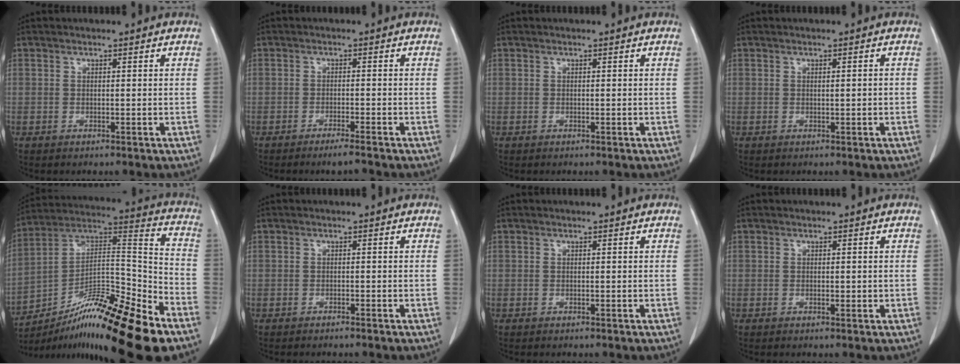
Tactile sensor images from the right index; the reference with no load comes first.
{"total": 2.7, "force": [-2.2, -0.4, 1.5], "torque": [-0.025, -0.003, -0.037]}
{"total": 0.0}
{"total": 0.9, "force": [-0.1, 0.1, 0.9], "torque": [-0.013, 0.000, 0.001]}
{"total": 21.9, "force": [-14.4, 1.5, 16.4], "torque": [-0.245, 0.007, -0.240]}
{"total": 0.7, "force": [-0.6, -0.1, 0.3], "torque": [-0.008, 0.000, -0.010]}
{"total": 0.0}
{"total": 0.7, "force": [-0.1, 0.3, 0.7], "torque": [-0.011, -0.001, -0.002]}